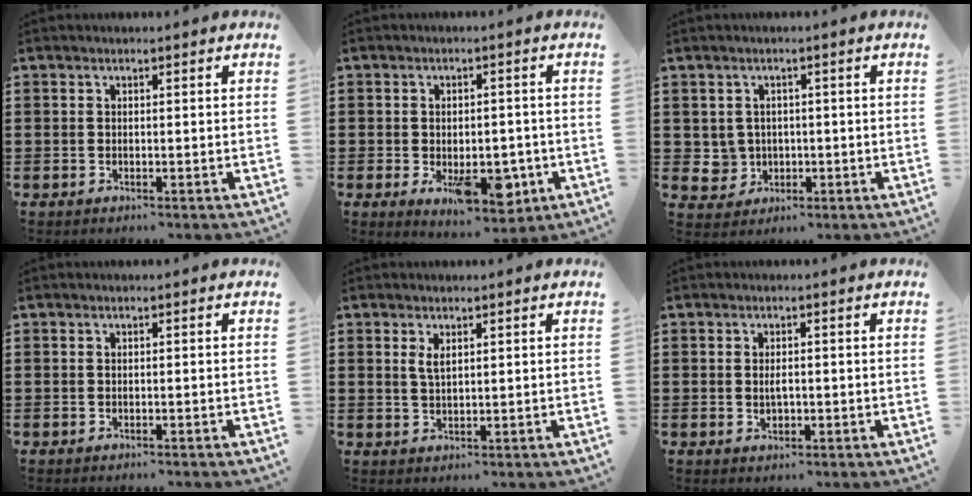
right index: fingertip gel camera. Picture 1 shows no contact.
{"total": 8.9, "force": [-3.0, 4.6, 7.0], "torque": [-0.089, -0.008, -0.048]}
{"total": 3.0, "force": [0.1, 3.0, 0.3], "torque": [-0.021, 0.010, -0.001]}
{"total": 0.0}
{"total": 2.1, "force": [1.0, 0.8, 1.6], "torque": [-0.035, 0.003, 0.016]}
{"total": 2.0, "force": [-0.1, 0.9, 1.7], "torque": [-0.033, 0.004, -0.004]}